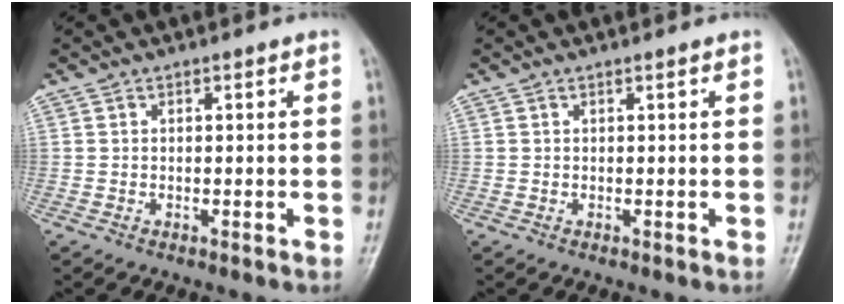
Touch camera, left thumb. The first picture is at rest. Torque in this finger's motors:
{"motor_torque": [-0.14, 0.14, -0.01, 0.02, 0.00]}